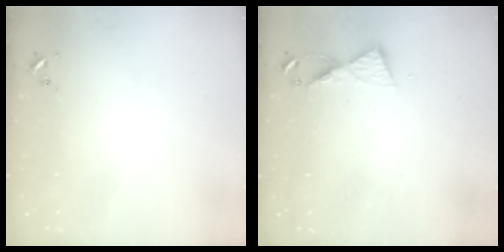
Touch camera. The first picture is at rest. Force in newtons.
{"total": 6.0, "press": 6.0, "slide": 0.6}